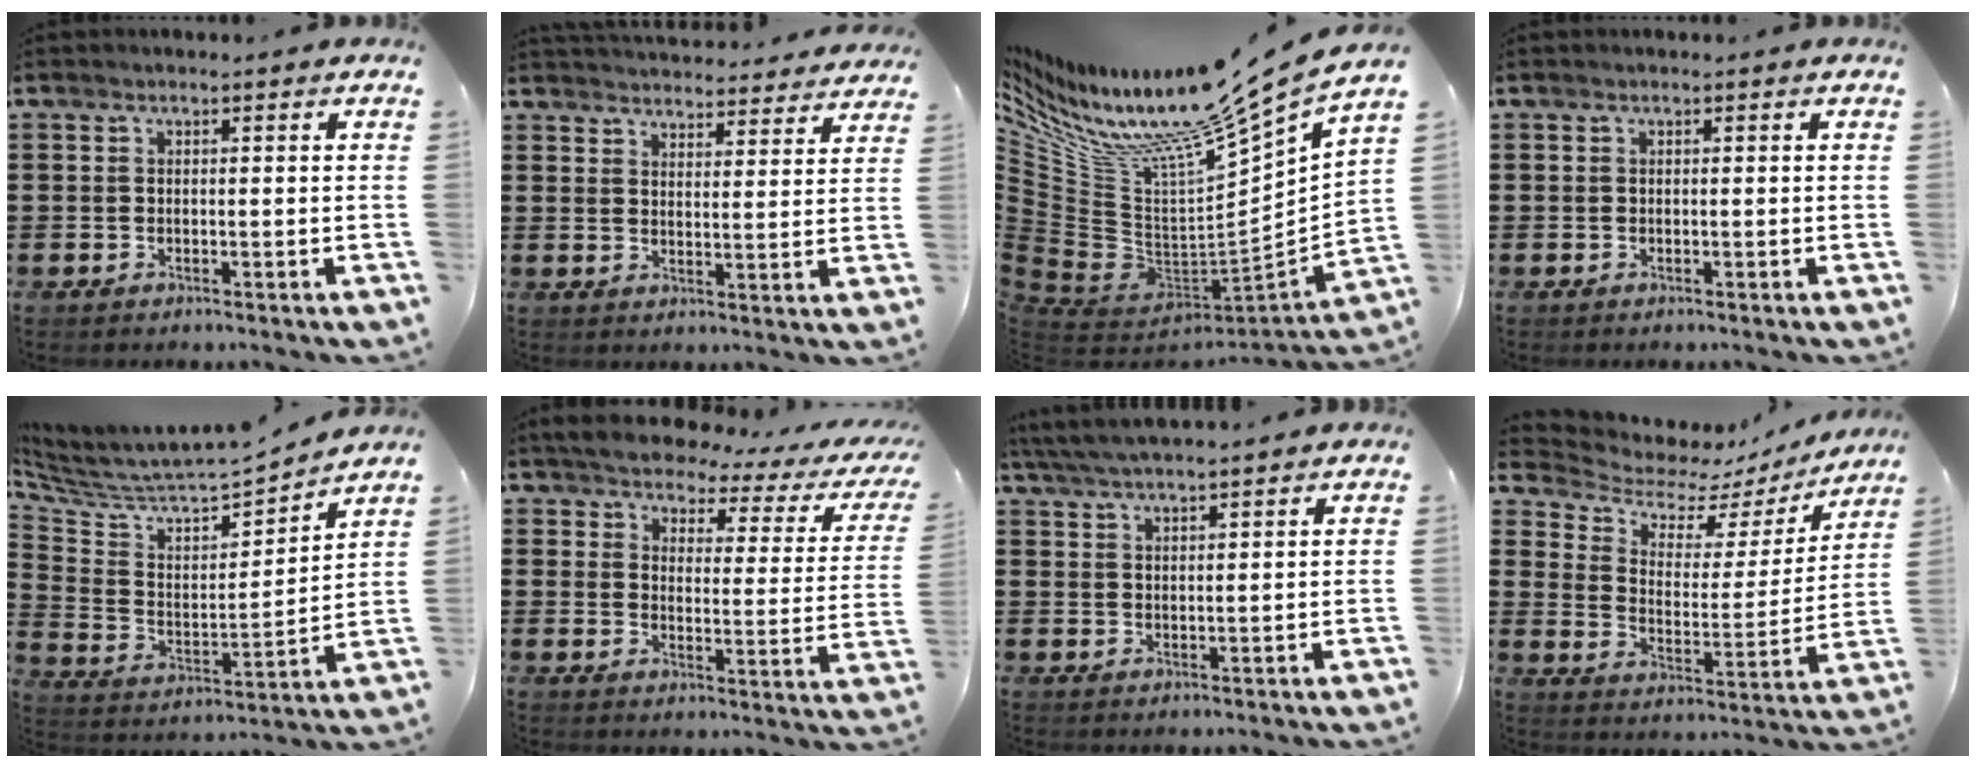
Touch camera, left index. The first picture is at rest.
{"total": 4.1, "force": [4.1, 0.1, 0.2], "torque": [-0.010, -0.026, 0.071]}
{"total": 14.9, "force": [11.6, 0.8, 9.3], "torque": [-0.177, -0.101, 0.171]}
{"total": 0.0}
{"total": 4.6, "force": [4.4, 0.9, 0.8], "torque": [-0.047, -0.052, 0.069]}
{"total": 3.7, "force": [3.5, 0.3, 1.1], "torque": [-0.048, -0.031, 0.054]}
{"total": 3.6, "force": [3.3, -0.5, 1.3], "torque": [-0.035, -0.012, 0.060]}
{"total": 5.4, "force": [4.7, 2.3, 1.3], "torque": [-0.059, -0.033, 0.078]}